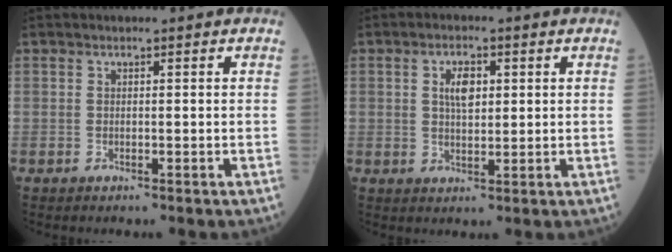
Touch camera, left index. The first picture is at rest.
{"total": 4.5, "force": [1.2, 2.0, 3.8], "torque": [-0.074, 0.004, 0.021]}